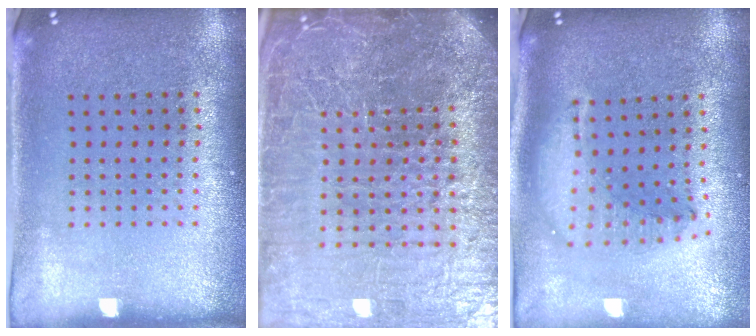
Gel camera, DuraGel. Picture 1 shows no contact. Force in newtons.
{"total": 7.2, "press": 6.3, "slide": 3.6}
{"total": 1.6, "press": 1.4, "slide": 0.7}